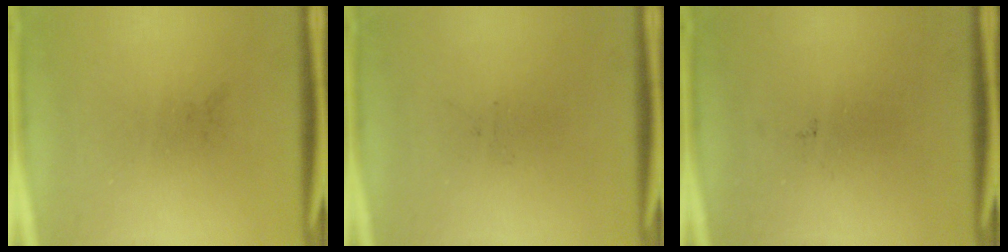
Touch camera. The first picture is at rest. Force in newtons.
{"total": 0.0}
{"total": 0.0}